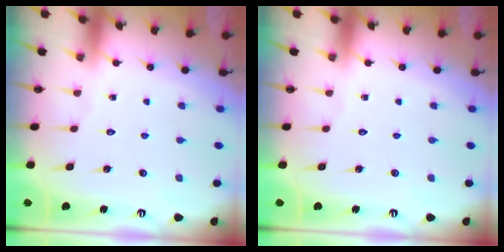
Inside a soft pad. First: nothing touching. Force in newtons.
{"total": 0.0}